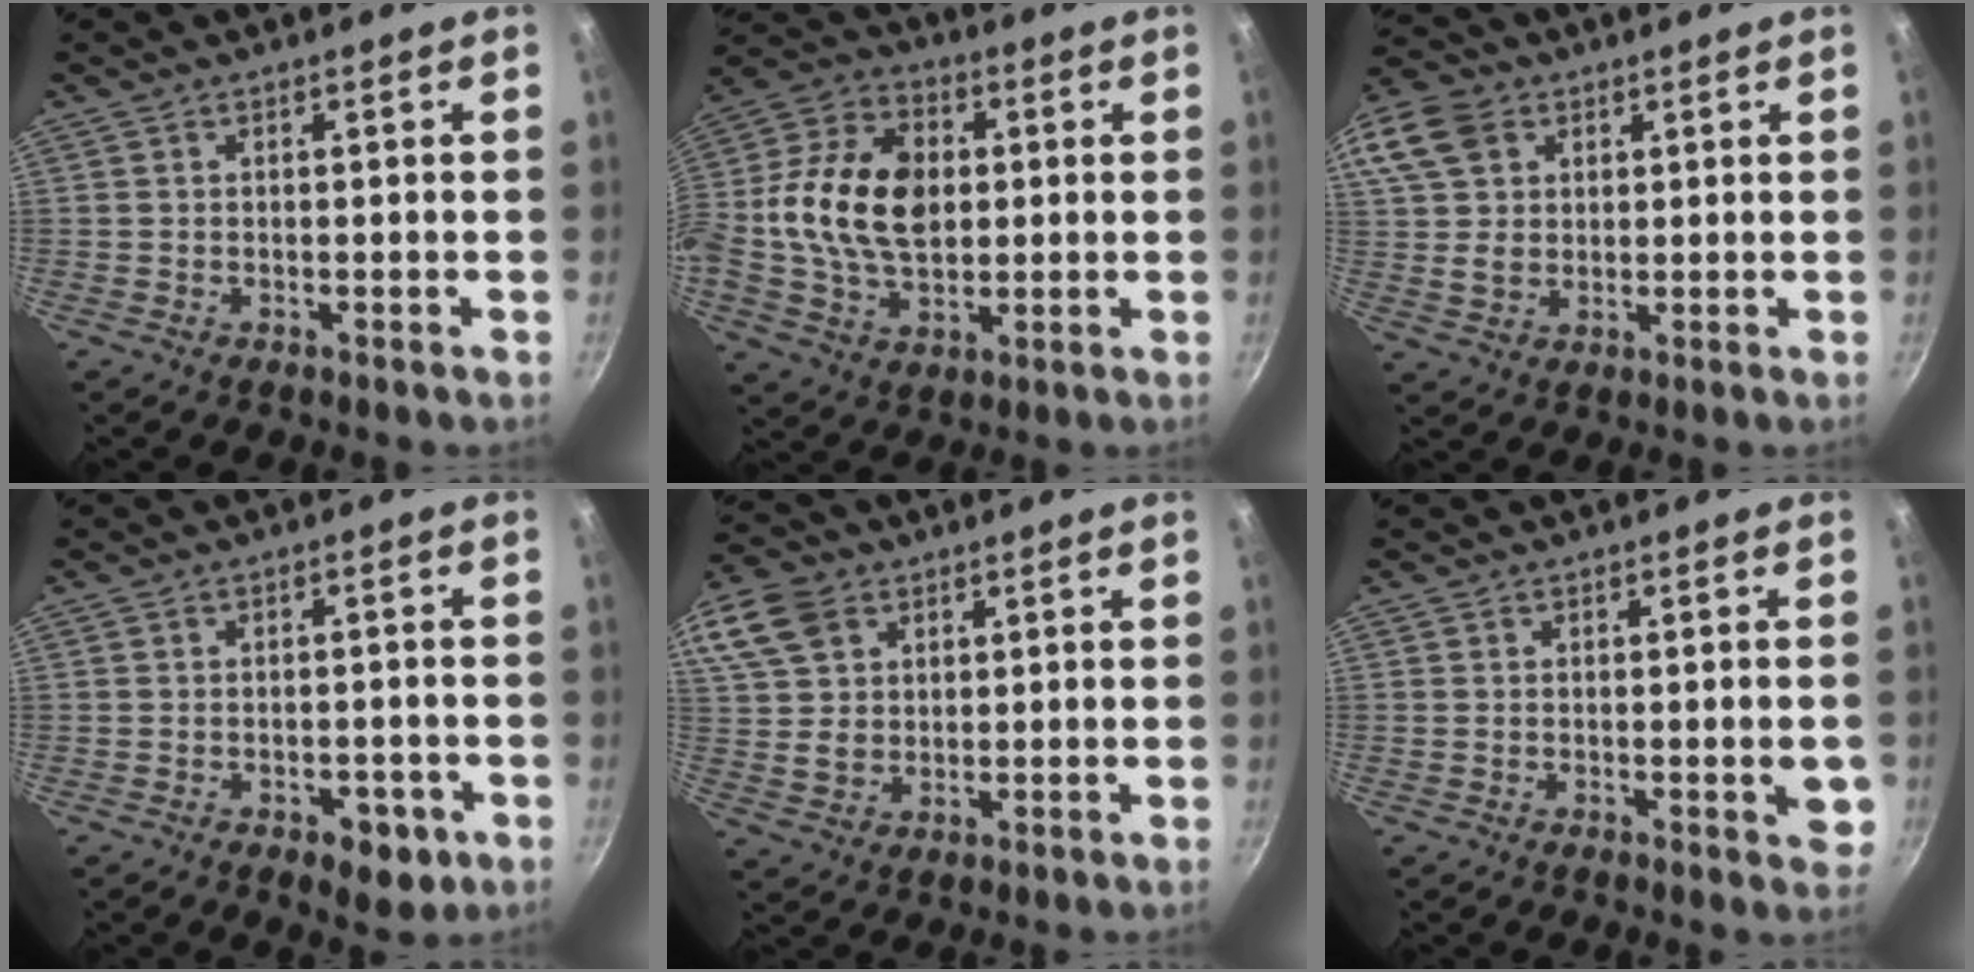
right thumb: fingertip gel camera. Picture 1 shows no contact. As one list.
[{"total": 18.8, "force": [1.0, 12.6, 13.8], "torque": [-0.241, 0.016, 0.006]}, {"total": 18.1, "force": [7.4, 13.9, 9.0], "torque": [-0.211, 0.022, 0.138]}, {"total": 6.1, "force": [-2.8, 3.5, 4.1], "torque": [-0.025, 0.015, -0.026]}, {"total": 15.3, "force": [7.2, 11.4, 7.4], "torque": [-0.158, 0.007, 0.141]}, {"total": 3.7, "force": [-0.5, 1.0, 3.5], "torque": [-0.039, -0.007, -0.007]}]